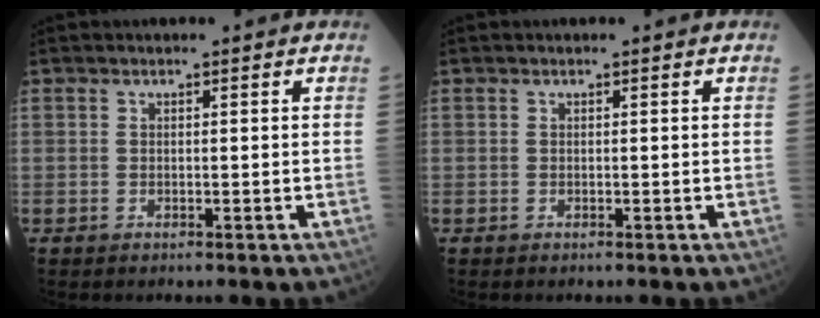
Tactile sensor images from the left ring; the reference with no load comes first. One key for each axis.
{"total": 0.0}